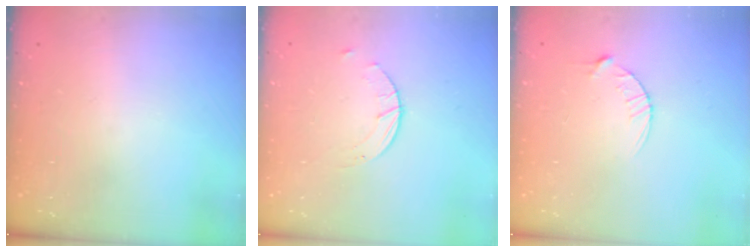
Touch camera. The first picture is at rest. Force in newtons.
{"total": 2.0, "press": 2.0, "slide": 0.3}
{"total": 3.0, "press": 3.0, "slide": 0.4}